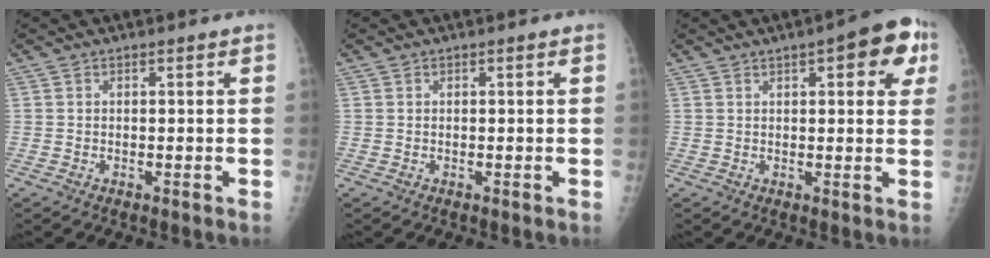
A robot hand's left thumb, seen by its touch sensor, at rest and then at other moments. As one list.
[{"total": 0.0}, {"total": 9.6, "force": [4.2, 3.5, 7.9], "torque": [-0.064, -0.001, 0.042]}]